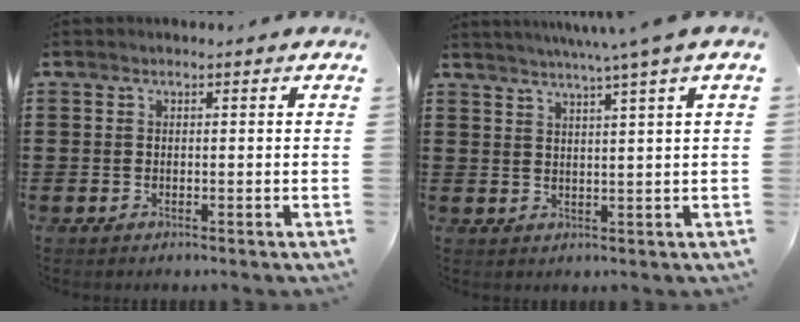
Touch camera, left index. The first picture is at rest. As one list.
[{"total": 3.5, "force": [2.5, -1.3, 2.0], "torque": [-0.044, -0.011, 0.037]}]